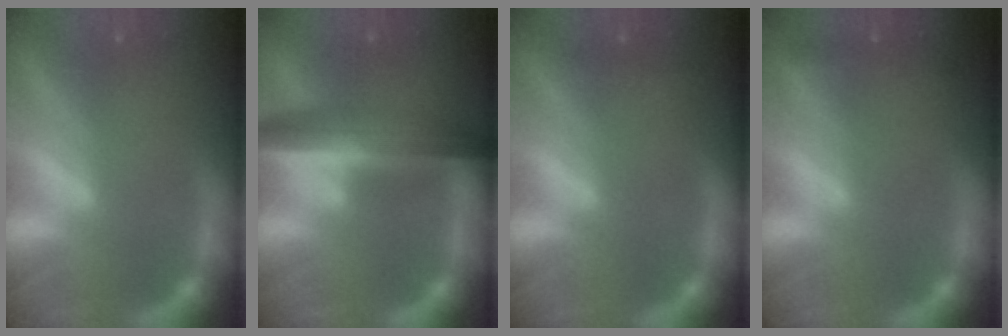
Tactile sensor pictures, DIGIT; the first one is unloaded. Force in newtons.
{"total": 7.5}
{"total": 0.9}
{"total": 1.9}